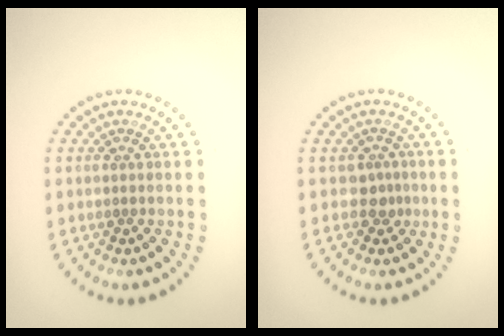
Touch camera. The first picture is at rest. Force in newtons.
{"total": 1.4, "press": 1.0, "slide": 1.0}